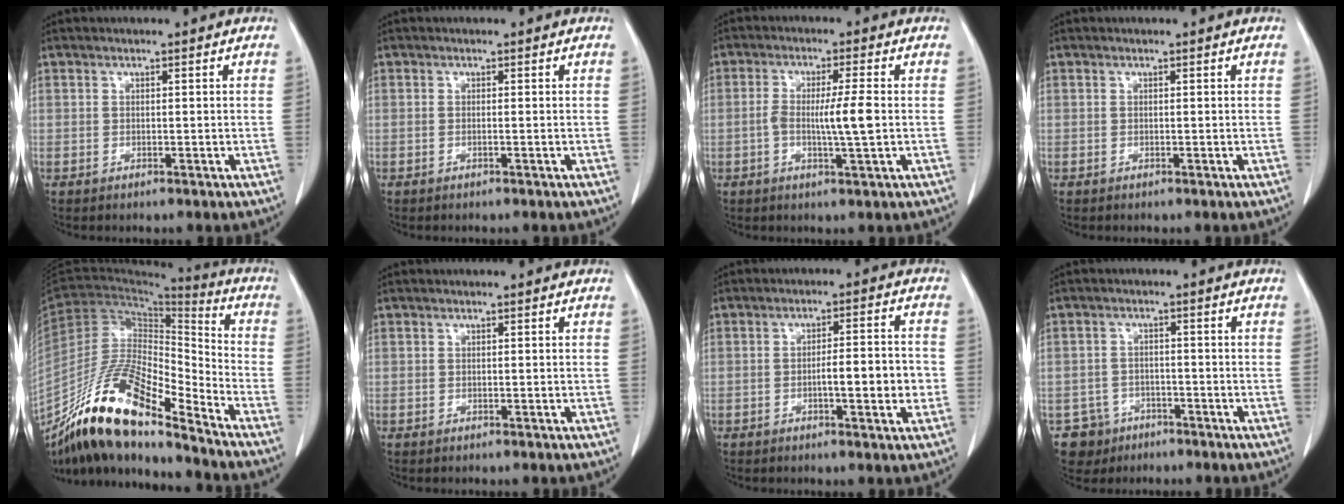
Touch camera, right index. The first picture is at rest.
{"total": 0.0}
{"total": 5.9, "force": [-0.5, 0.0, 5.9], "torque": [-0.110, 0.000, -0.009]}
{"total": 0.0}
{"total": 18.3, "force": [-14.0, 3.7, 11.2], "torque": [-0.210, 0.005, -0.257]}
{"total": 0.0}
{"total": 6.8, "force": [-1.4, 1.0, 6.6], "torque": [-0.100, 0.009, -0.019]}
{"total": 5.1, "force": [-2.8, 4.2, -0.3], "torque": [0.007, 0.011, -0.045]}